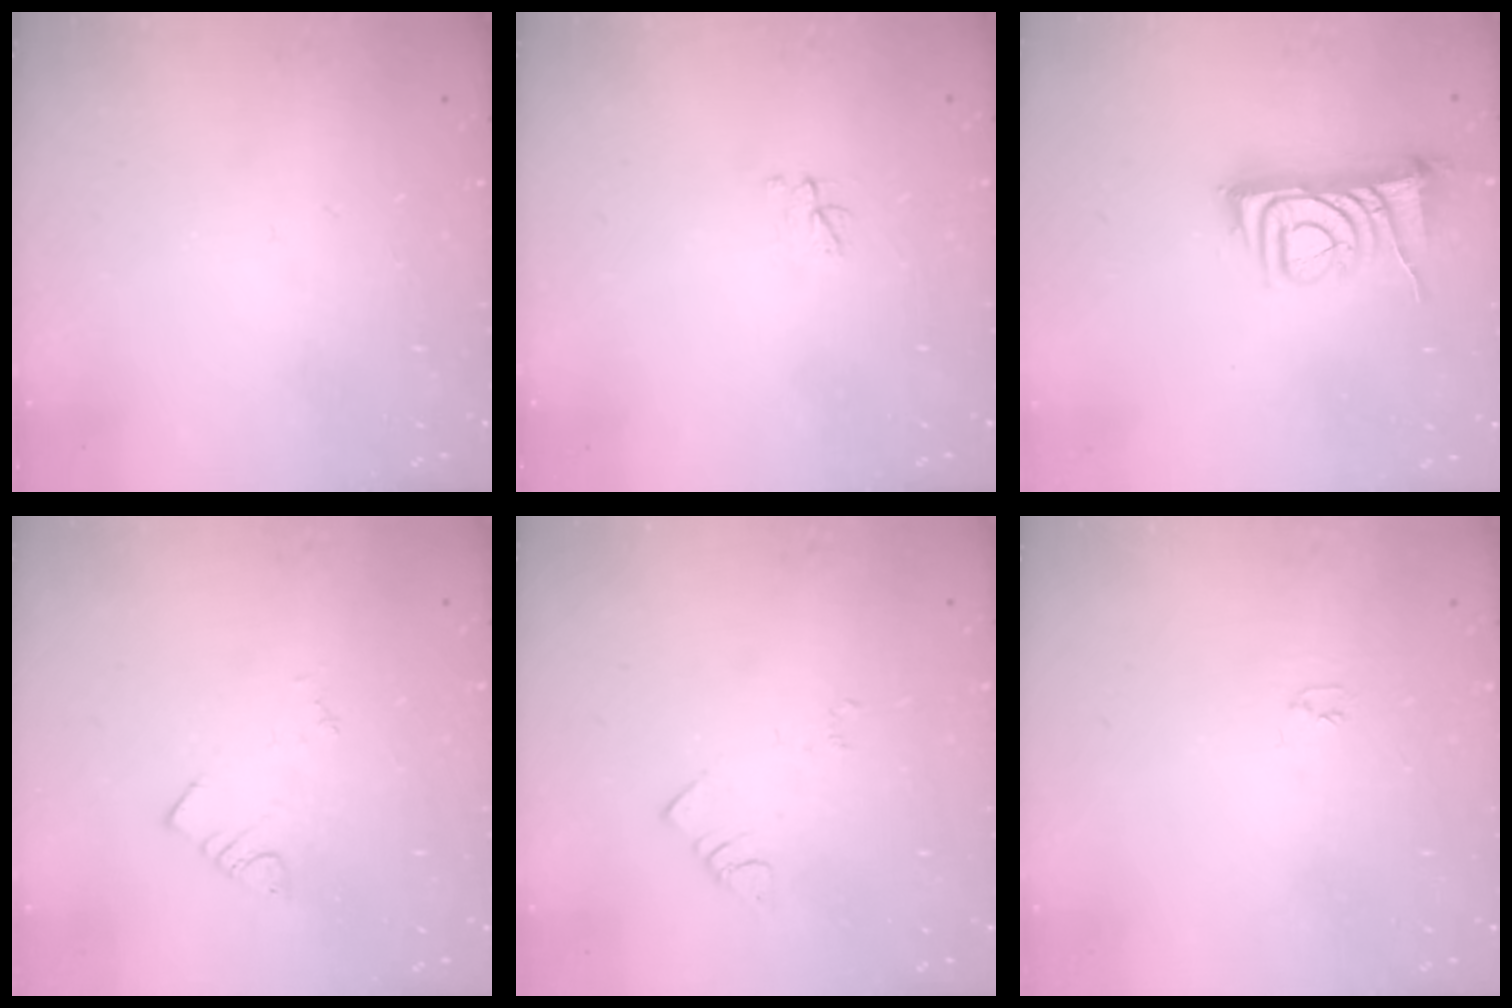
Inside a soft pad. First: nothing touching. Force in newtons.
{"total": 2.9, "press": 2.9, "slide": 0.4}
{"total": 7.7, "press": 7.7, "slide": 0.8}
{"total": 2.1, "press": 2.0, "slide": 0.4}
{"total": 3.7, "press": 3.7, "slide": 0.5}
{"total": 2.9, "press": 2.9, "slide": 0.4}